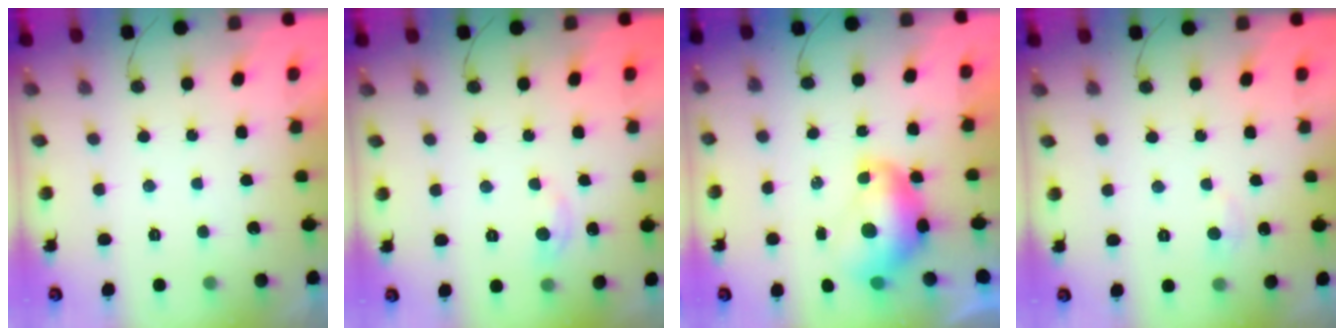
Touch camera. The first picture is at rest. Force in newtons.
{"total": 4.3, "press": 4.3, "slide": 0.6}
{"total": 9.4, "press": 9.4, "slide": 0.9}
{"total": 3.8, "press": 3.8, "slide": 0.5}